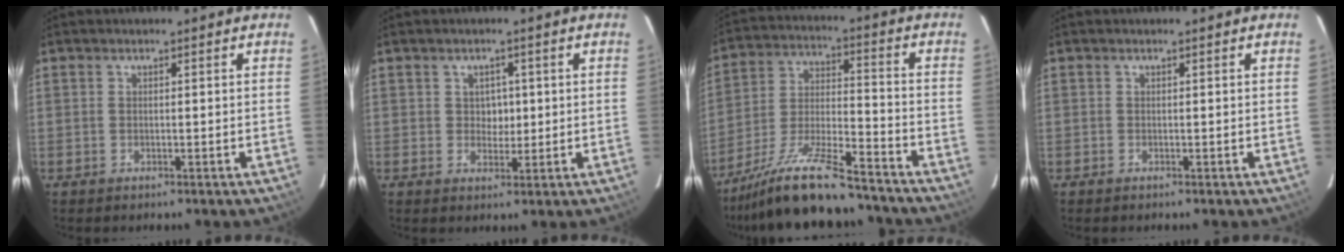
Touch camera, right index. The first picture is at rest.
{"total": 2.8, "force": [0.4, 2.6, 1.1], "torque": [-0.014, 0.007, 0.006]}
{"total": 18.6, "force": [-15.8, 3.1, 9.5], "torque": [-0.192, -0.025, -0.264]}
{"total": 0.0}